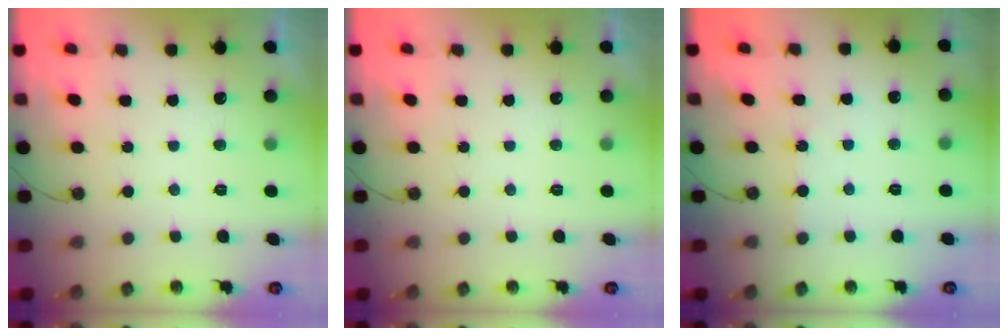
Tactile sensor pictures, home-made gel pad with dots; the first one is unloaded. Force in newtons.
{"total": 0.0}
{"total": 1.8, "press": 1.8, "slide": 0.3}